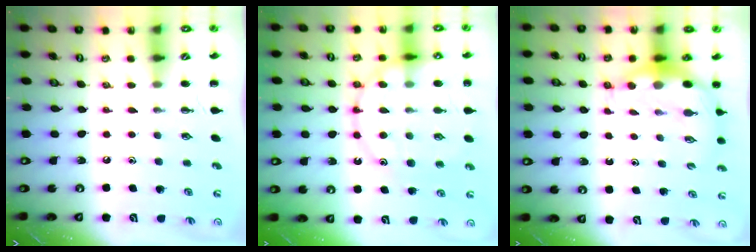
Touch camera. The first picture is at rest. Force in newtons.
{"total": 15.8, "press": 15.7, "slide": 1.6}
{"total": 6.7, "press": 6.6, "slide": 1.6}